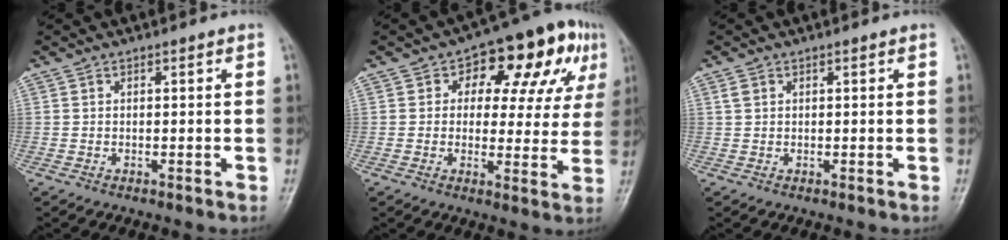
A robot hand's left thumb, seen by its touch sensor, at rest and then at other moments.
{"total": 15.5, "force": [6.0, 9.2, 10.9], "torque": [-0.076, 0.016, 0.073]}
{"total": 1.2, "force": [0.5, 1.0, 0.6], "torque": [-0.010, 0.004, 0.010]}